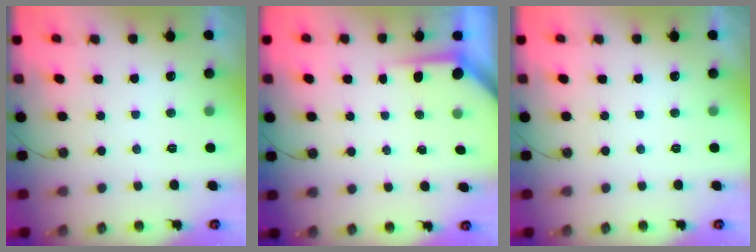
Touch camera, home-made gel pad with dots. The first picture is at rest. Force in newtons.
{"total": 3.7, "press": 3.7, "slide": 0.4}
{"total": 0.0}